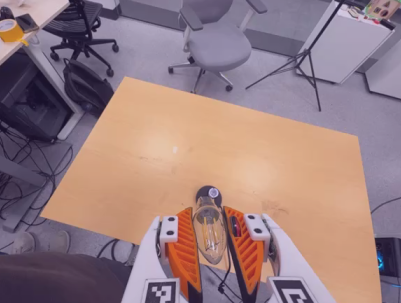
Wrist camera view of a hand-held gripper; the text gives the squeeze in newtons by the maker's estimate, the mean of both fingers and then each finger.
{"total": 12.6, "left": 12.7, "right": 12.5}